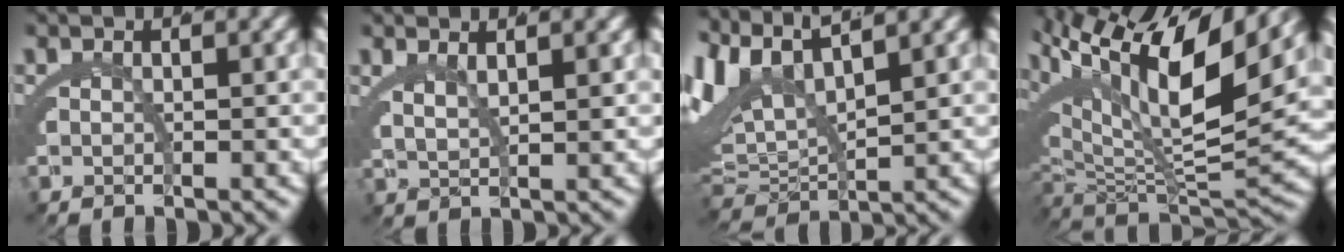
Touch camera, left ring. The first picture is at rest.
{"total": 2.1, "force": [1.6, 0.0, 1.3], "torque": [-0.026, -0.007, 0.040]}
{"total": 10.4, "force": [2.6, 7.8, 6.4], "torque": [-0.166, -0.009, 0.047]}
{"total": 16.2, "force": [6.7, 7.3, 12.8], "torque": [-0.211, 0.028, 0.100]}